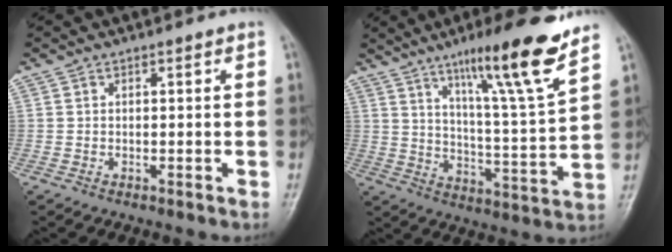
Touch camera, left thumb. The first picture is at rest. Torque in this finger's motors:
{"motor_torque": [0.63, 0.50, 1.38, -1.40, 0.24]}